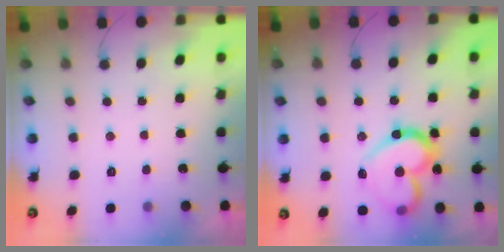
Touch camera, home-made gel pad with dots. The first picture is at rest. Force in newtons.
{"total": 17.2, "press": 17.1, "slide": 1.4}